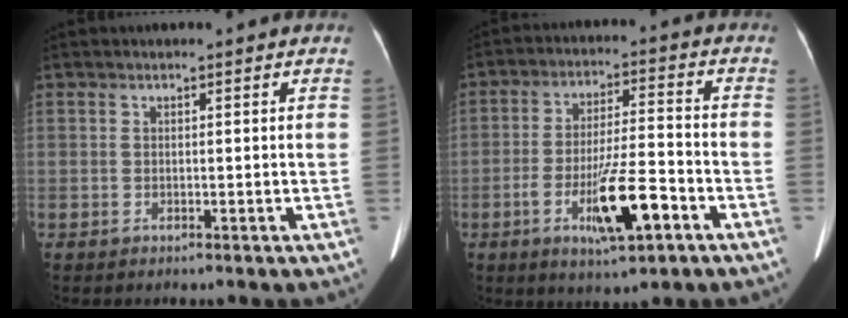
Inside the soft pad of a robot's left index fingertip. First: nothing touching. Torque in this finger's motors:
{"motor_torque": [1.38, 0.76, 0.86, 0.21]}